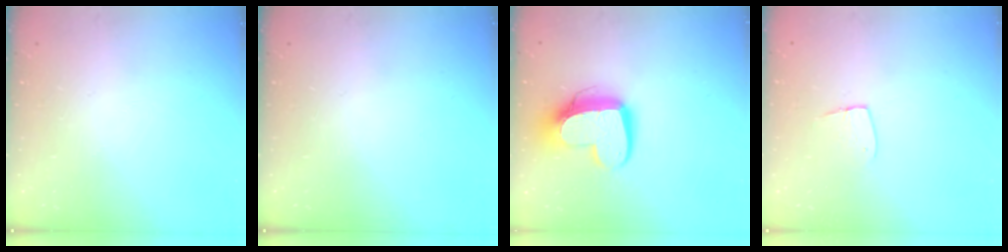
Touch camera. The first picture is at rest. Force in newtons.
{"total": 0.0}
{"total": 14.1, "press": 14.0, "slide": 1.2}
{"total": 4.6, "press": 4.6, "slide": 0.4}